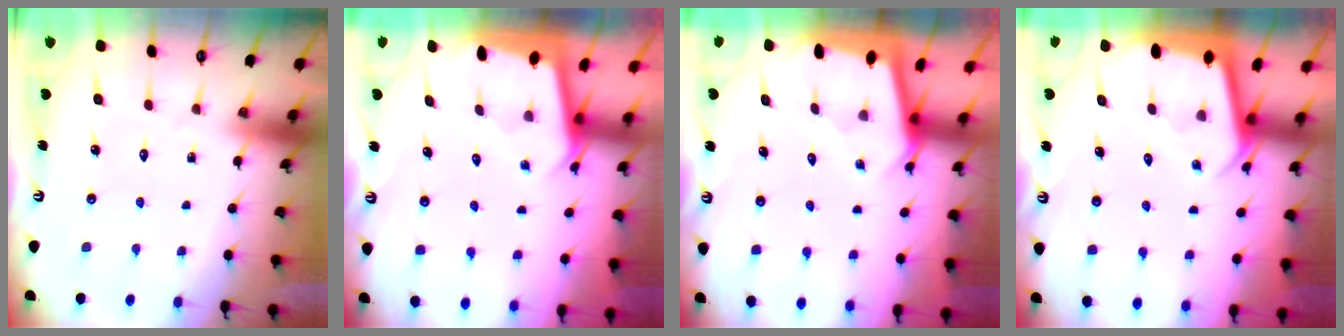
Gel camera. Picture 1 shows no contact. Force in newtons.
{"total": 2.0, "press": 2.0, "slide": 0.1}
{"total": 2.0, "press": 2.0, "slide": 0.1}
{"total": 2.3, "press": 2.3, "slide": 0.1}